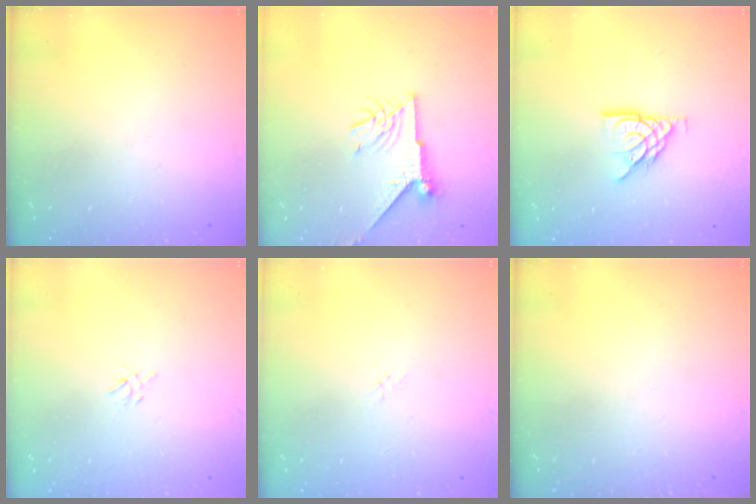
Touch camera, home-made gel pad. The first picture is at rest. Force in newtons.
{"total": 9.2, "press": 9.2, "slide": 0.2}
{"total": 9.6, "press": 9.6, "slide": 0.4}
{"total": 2.0, "press": 2.0, "slide": 0.4}
{"total": 1.7, "press": 1.6, "slide": 0.2}
{"total": 0.0}